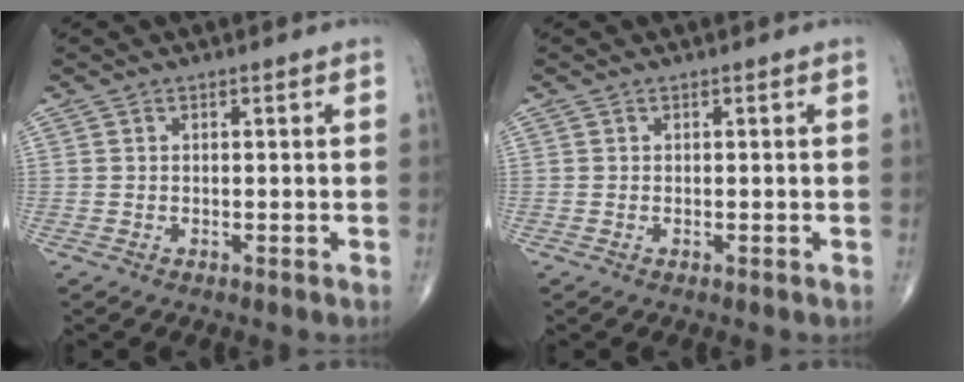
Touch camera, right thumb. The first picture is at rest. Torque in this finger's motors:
{"motor_torque": [-0.40, -0.15, -0.09, -0.11, -0.01]}